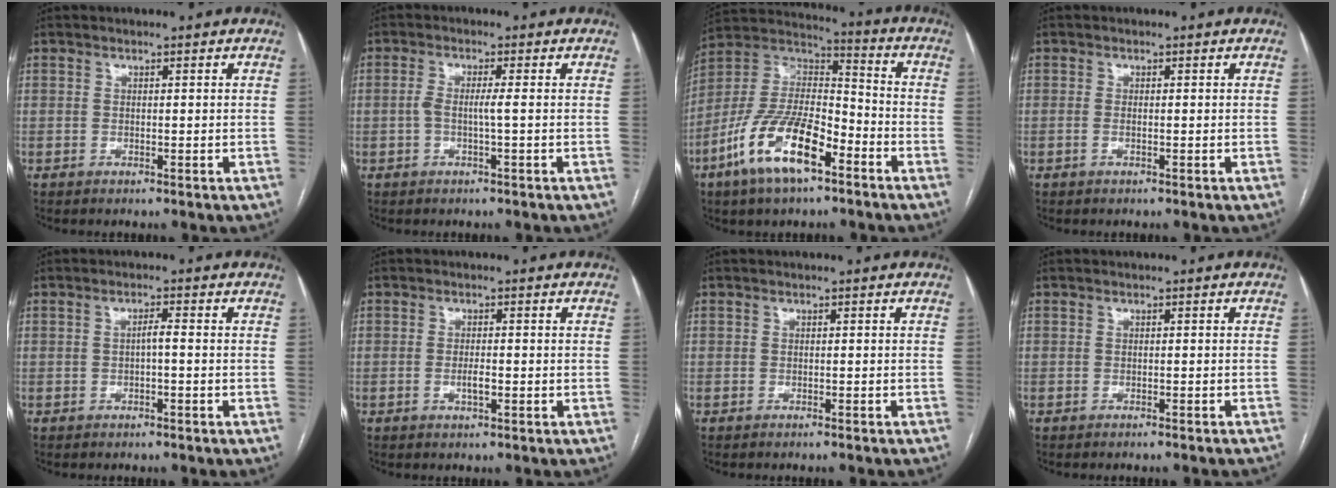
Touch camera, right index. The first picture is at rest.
{"total": 2.7, "force": [-0.4, 0.1, 2.7], "torque": [-0.053, 0.008, -0.007]}
{"total": 16.0, "force": [-8.3, 5.4, 12.6], "torque": [-0.257, 0.002, -0.154]}
{"total": 0.7, "force": [-0.3, 0.2, 0.6], "torque": [-0.015, 0.000, -0.006]}
{"total": 1.5, "force": [-0.4, 0.2, 1.5], "torque": [-0.024, 0.004, -0.007]}
{"total": 1.9, "force": [-0.7, 0.4, 1.7], "torque": [-0.032, 0.000, -0.012]}
{"total": 1.7, "force": [-1.6, 0.0, 0.6], "torque": [-0.008, 0.000, -0.019]}
{"total": 3.9, "force": [-3.7, 0.5, 1.2], "torque": [-0.012, -0.003, -0.044]}